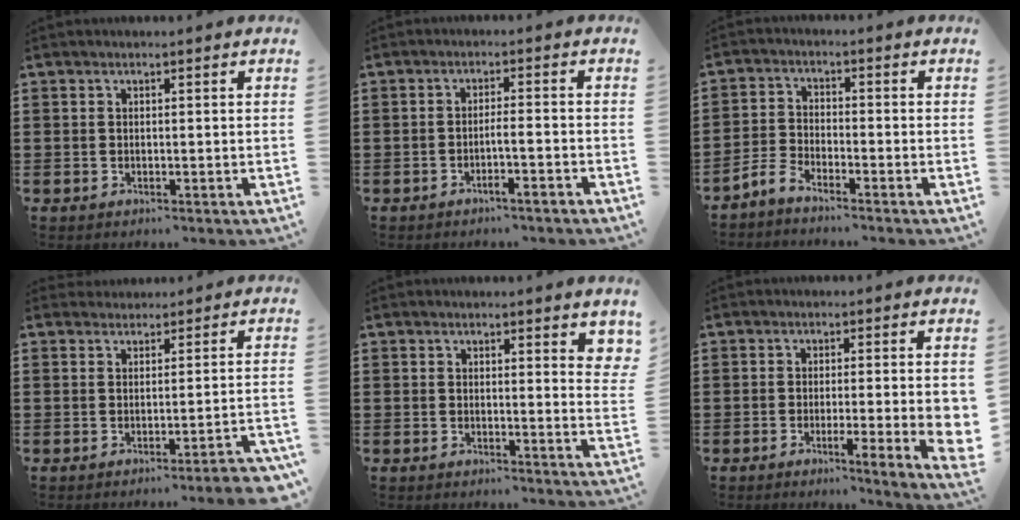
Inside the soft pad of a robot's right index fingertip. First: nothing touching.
{"total": 2.6, "force": [-1.7, -0.2, 2.0], "torque": [-0.036, -0.001, -0.036]}
{"total": 3.0, "force": [-2.9, 0.0, 0.5], "torque": [-0.021, 0.005, -0.062]}
{"total": 1.1, "force": [-0.5, 0.0, 1.0], "torque": [-0.022, 0.000, -0.010]}
{"total": 1.9, "force": [1.7, 0.4, 0.9], "torque": [-0.006, -0.002, 0.028]}
{"total": 6.3, "force": [-1.3, 0.8, 6.1], "torque": [-0.090, -0.013, -0.017]}